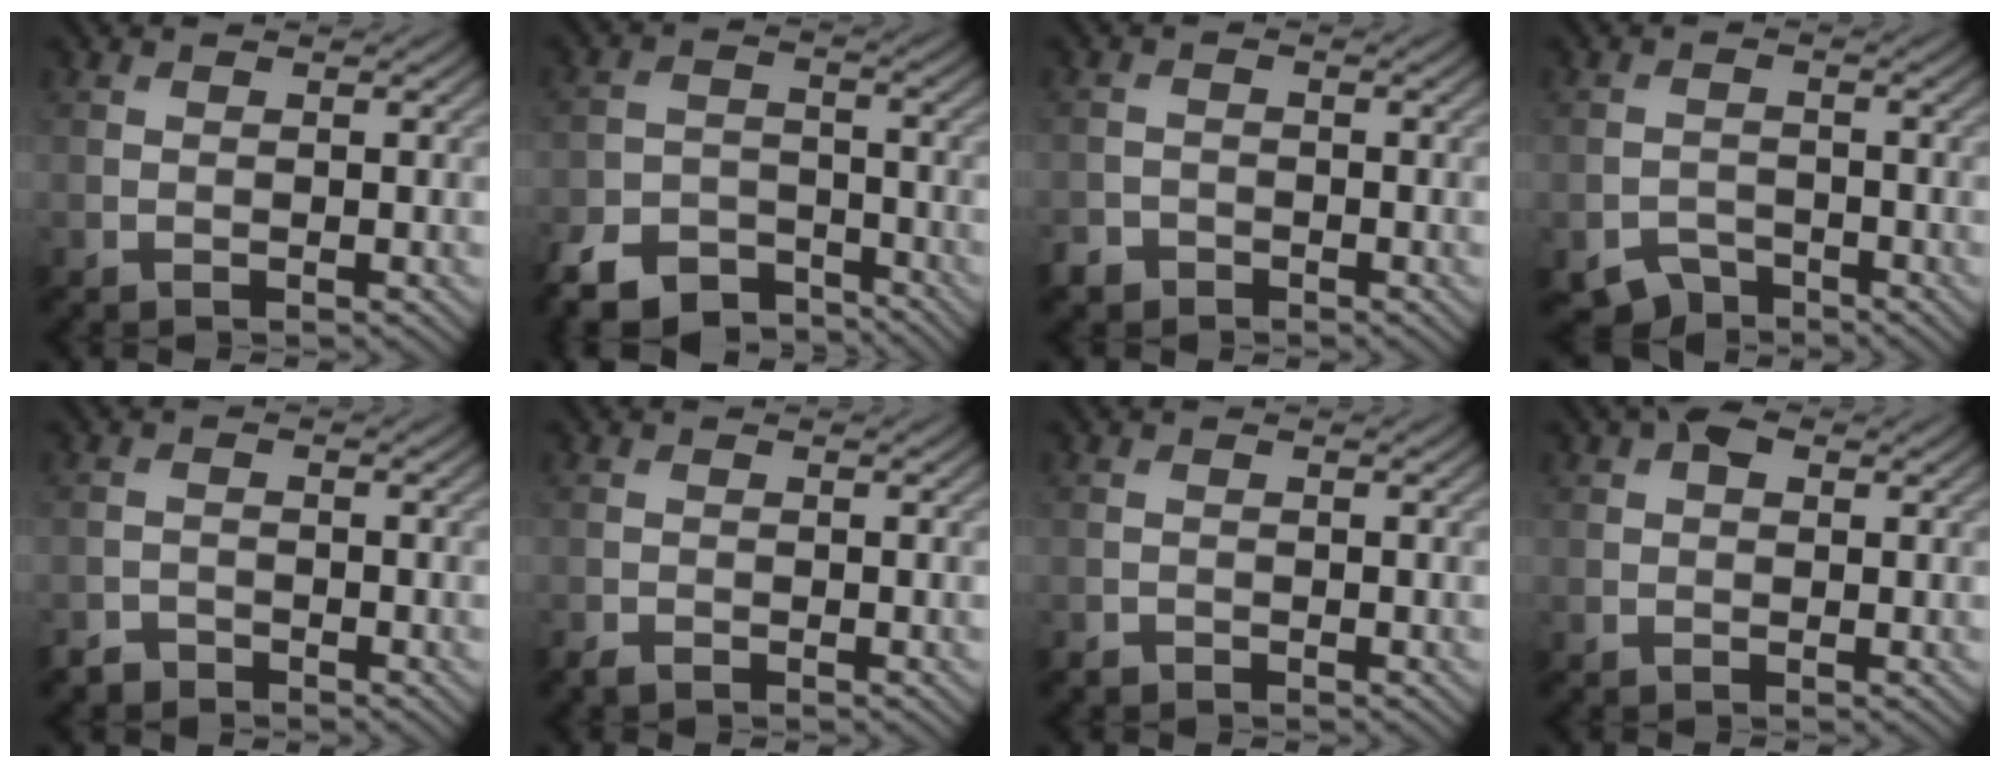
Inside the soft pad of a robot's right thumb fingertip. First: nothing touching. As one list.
[{"total": 9.0, "force": [-7.4, 4.0, 3.4], "torque": [-0.071, -0.014, -0.135]}, {"total": 2.1, "force": [-1.7, 1.1, 0.2], "torque": [-0.005, 0.000, -0.039]}, {"total": 3.2, "force": [-2.7, 1.6, 0.6], "torque": [-0.009, -0.002, -0.052]}, {"total": 2.0, "force": [-1.8, 0.7, 0.0], "torque": [-0.001, 0.002, -0.041]}, {"total": 1.1, "force": [-1.0, 0.4, 0.3], "torque": [-0.009, 0.000, -0.022]}, {"total": 0.9, "force": [-0.8, 0.3, 0.0], "torque": [-0.001, 0.000, -0.016]}, {"total": 1.8, "force": [0.7, 1.1, 1.2], "torque": [-0.020, 0.006, 0.005]}]